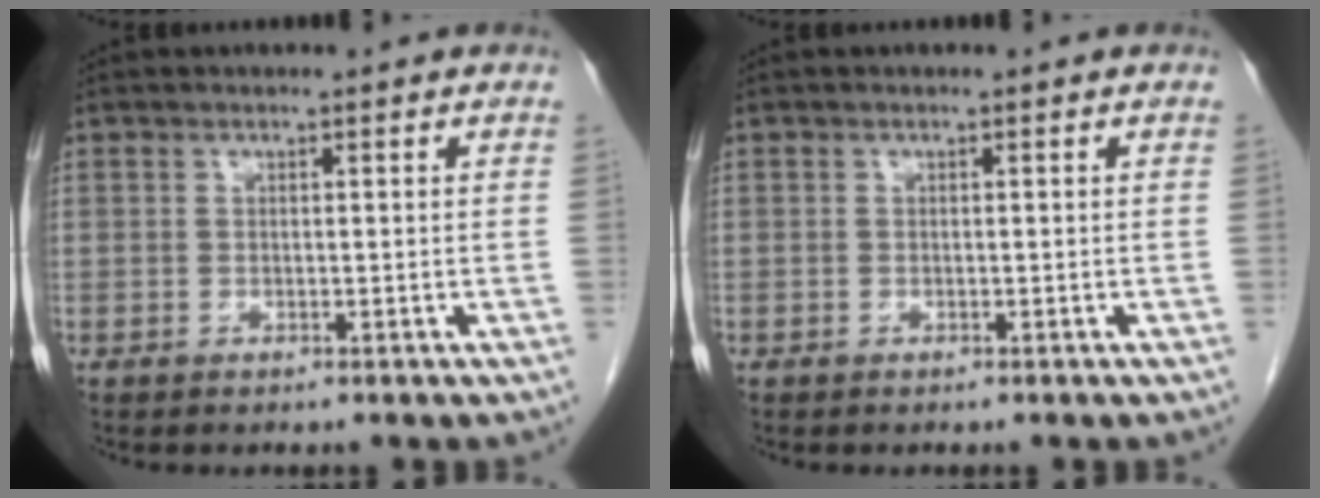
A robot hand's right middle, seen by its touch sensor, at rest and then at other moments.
{"total": 0.0}